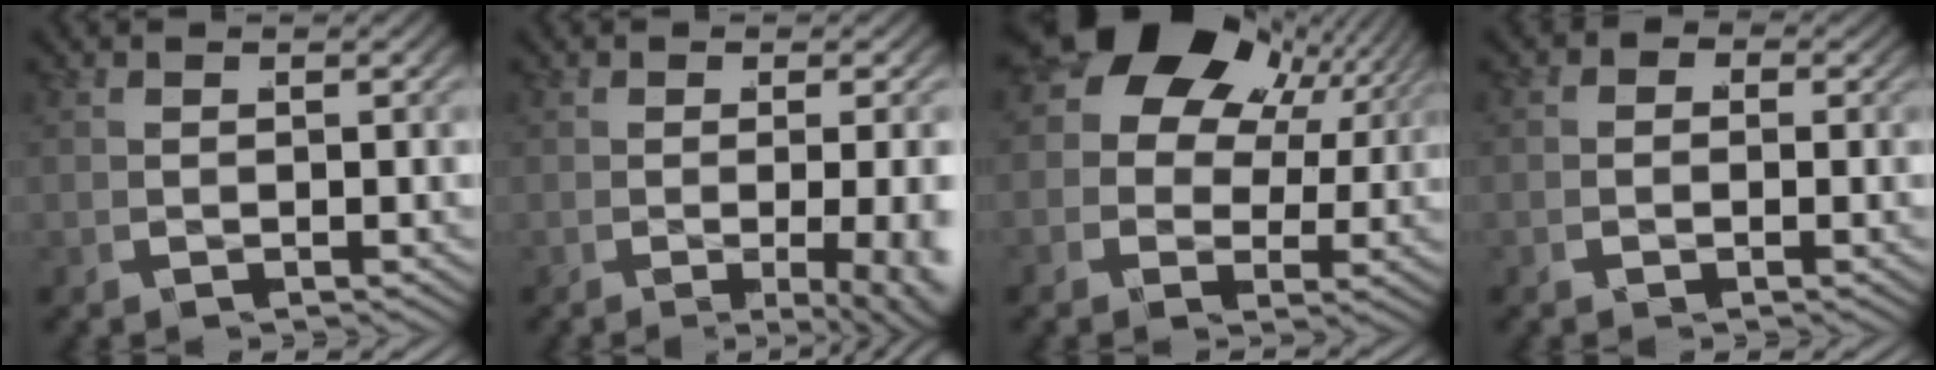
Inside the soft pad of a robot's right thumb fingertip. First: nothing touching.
{"total": 5.6, "force": [-1.6, 1.7, 5.1], "torque": [-0.075, -0.012, -0.022]}
{"total": 11.8, "force": [3.6, 8.4, 7.5], "torque": [-0.139, 0.019, 0.035]}
{"total": 1.7, "force": [-0.8, 1.5, -0.1], "torque": [-0.010, -0.004, -0.021]}